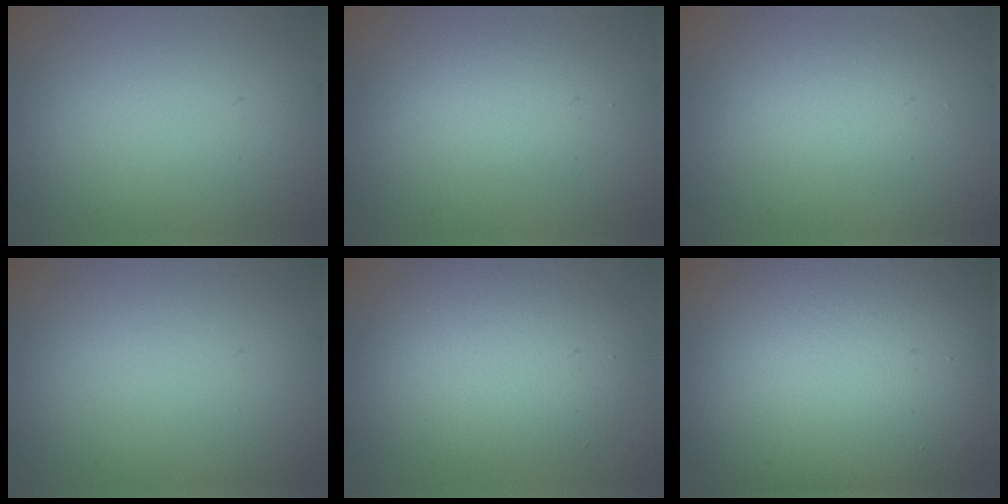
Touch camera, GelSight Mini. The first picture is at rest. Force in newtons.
{"total": 1.9, "press": 1.9, "slide": 0.1}
{"total": 1.9, "press": 1.8, "slide": 0.2}
{"total": 0.0}
{"total": 6.1, "press": 6.1, "slide": 0.2}
{"total": 24.2, "press": 24.2, "slide": 1.2}